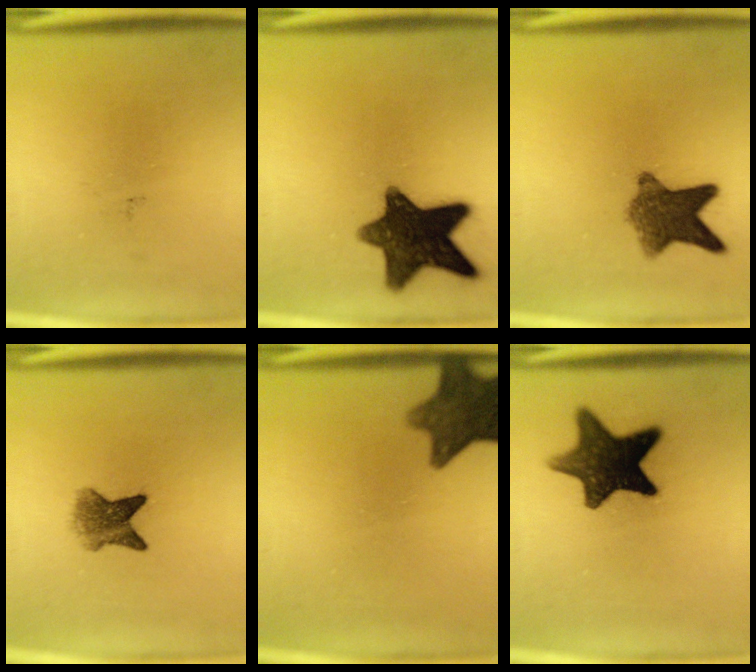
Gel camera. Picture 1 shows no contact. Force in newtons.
{"total": 13.9}
{"total": 8.1}
{"total": 5.0}
{"total": 10.6}
{"total": 13.1}